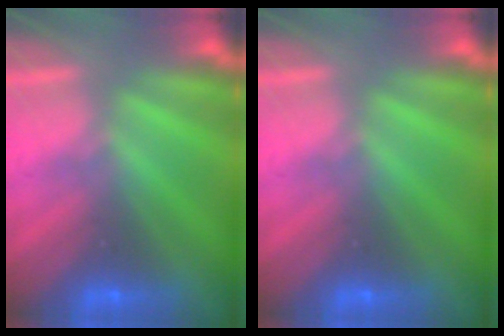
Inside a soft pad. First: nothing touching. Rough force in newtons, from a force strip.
{"total": 0.0}